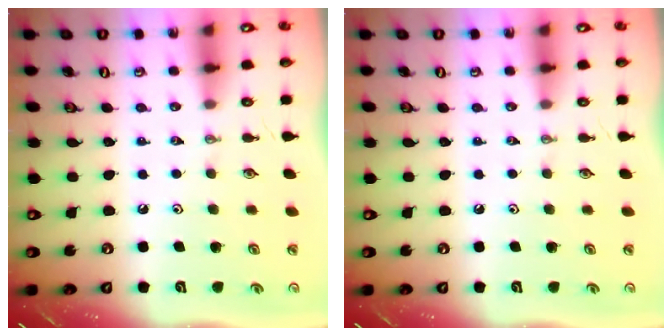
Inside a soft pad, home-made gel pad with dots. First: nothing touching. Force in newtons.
{"total": 0.0}